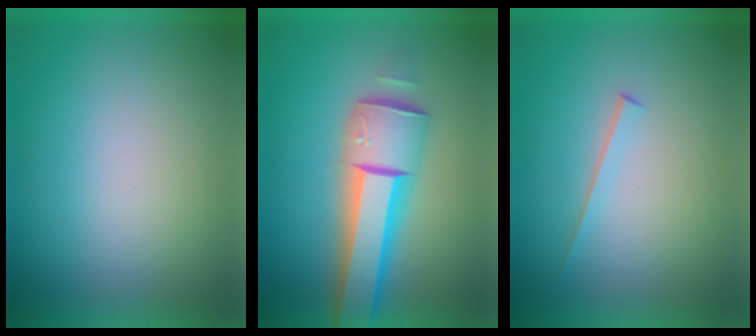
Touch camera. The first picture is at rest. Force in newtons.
{"total": 7.4}
{"total": 1.5}